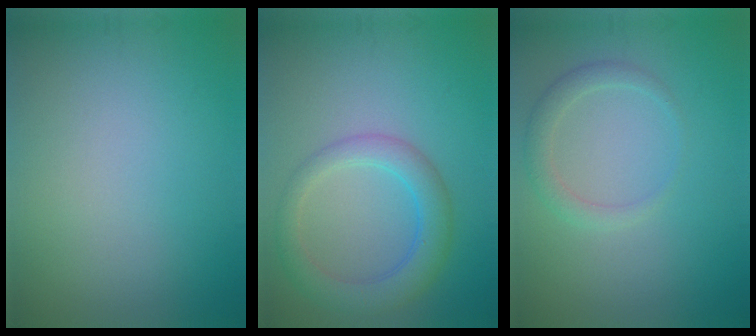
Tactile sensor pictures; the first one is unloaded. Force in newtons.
{"total": 4.2, "press": 4.2, "slide": 0.1}
{"total": 1.9, "press": 1.9, "slide": 0.1}